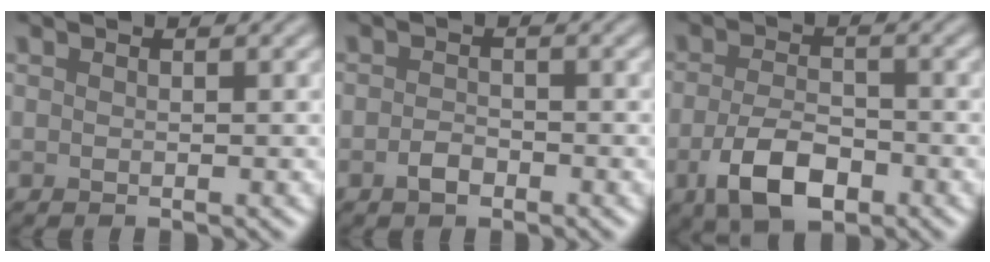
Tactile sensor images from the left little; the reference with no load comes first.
{"total": 1.5, "force": [-1.0, 0.8, 0.9], "torque": [-0.017, 0.002, -0.023]}
{"total": 5.4, "force": [-2.6, 2.6, 3.9], "torque": [-0.077, -0.006, -0.052]}